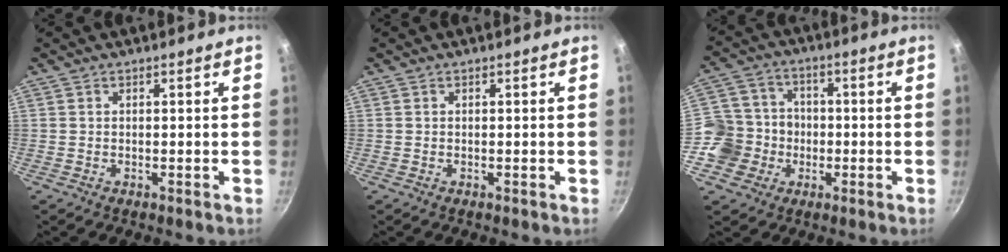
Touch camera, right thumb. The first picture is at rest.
{"total": 0.0}
{"total": 11.0, "force": [-3.0, 10.3, 2.5], "torque": [-0.016, 0.031, -0.056]}